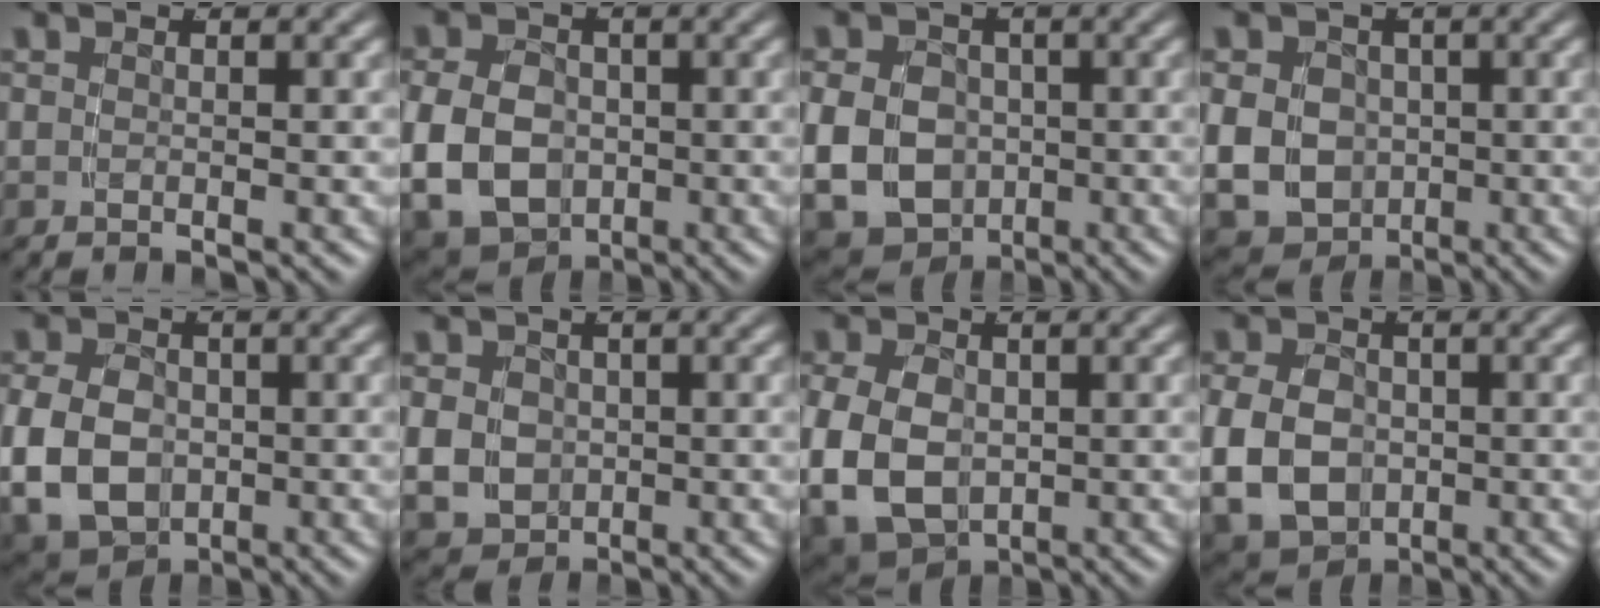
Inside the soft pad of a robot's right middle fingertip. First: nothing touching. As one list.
[{"total": 10.2, "force": [-1.4, 8.8, 4.9], "torque": [-0.117, -0.041, -0.013]}, {"total": 11.2, "force": [-2.1, 10.1, 4.4], "torque": [-0.106, -0.049, -0.027]}, {"total": 10.2, "force": [-1.7, 9.3, 3.7], "torque": [-0.094, -0.050, -0.017]}, {"total": 9.2, "force": [-1.0, 7.8, 4.8], "torque": [-0.112, -0.037, -0.005]}, {"total": 6.1, "force": [-0.5, 5.6, 2.5], "torque": [-0.061, -0.032, 0.005]}, {"total": 10.2, "force": [-1.1, 8.6, 5.4], "torque": [-0.134, -0.043, -0.002]}, {"total": 9.1, "force": [-1.1, 7.8, 4.5], "torque": [-0.107, -0.038, -0.006]}]